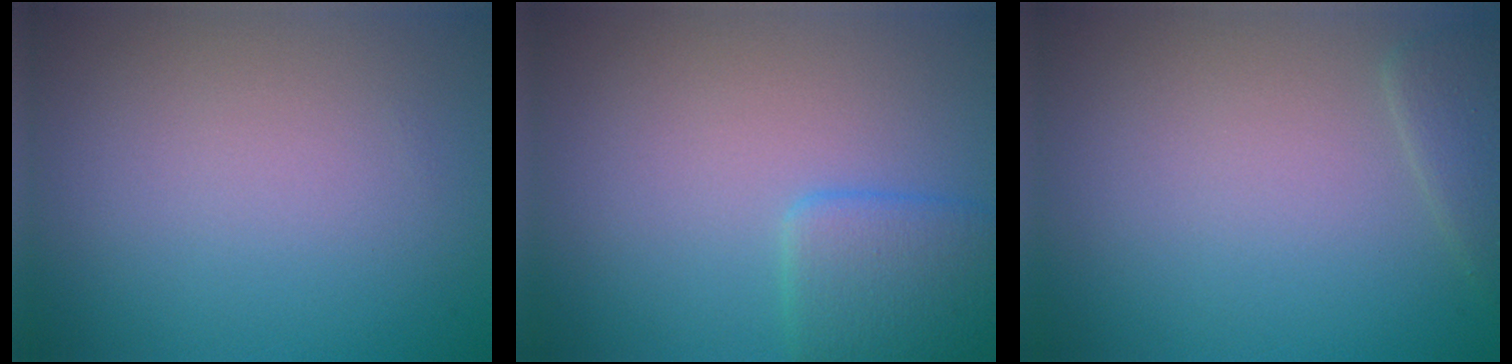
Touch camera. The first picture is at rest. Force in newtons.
{"total": 2.9, "press": 2.9, "slide": 0.2}
{"total": 1.6, "press": 1.6, "slide": 0.1}